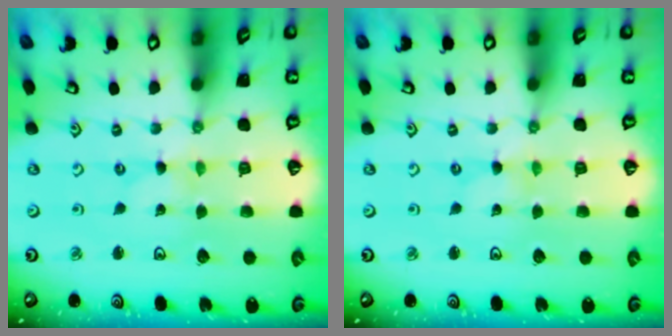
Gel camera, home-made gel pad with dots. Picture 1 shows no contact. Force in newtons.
{"total": 0.0}